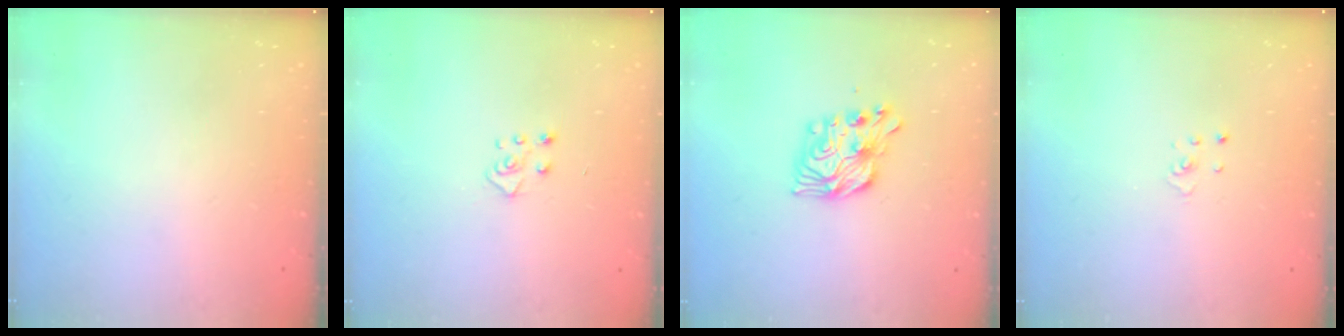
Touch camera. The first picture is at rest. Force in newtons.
{"total": 5.5, "press": 5.5, "slide": 0.5}
{"total": 11.6, "press": 11.6, "slide": 0.3}
{"total": 1.1, "press": 1.1, "slide": 0.1}